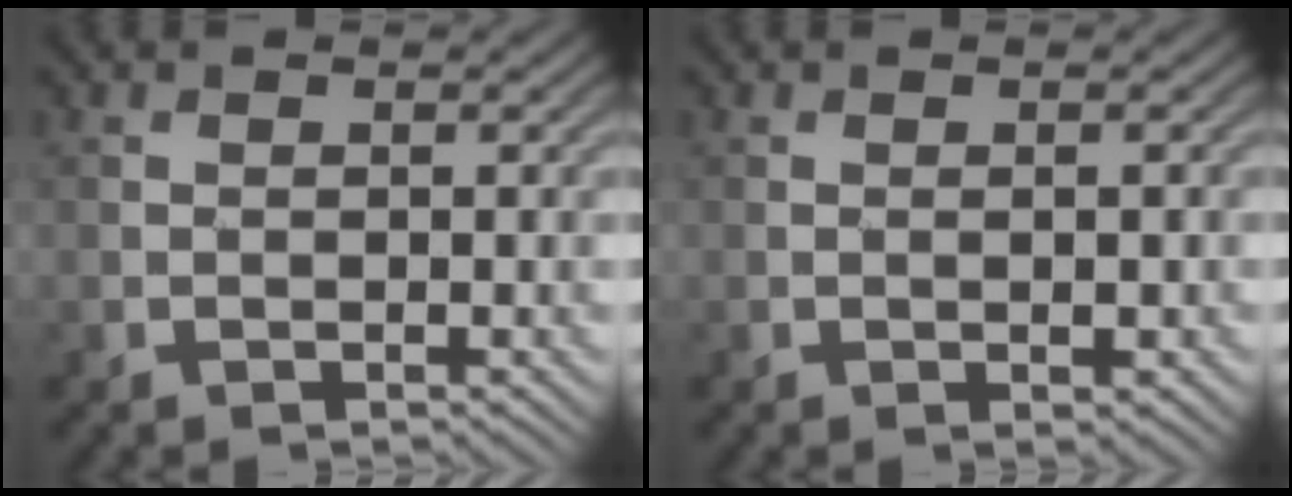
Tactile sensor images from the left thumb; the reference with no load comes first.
{"total": 1.2, "force": [-0.1, 0.3, 1.1], "torque": [-0.016, 0.001, 0.000]}